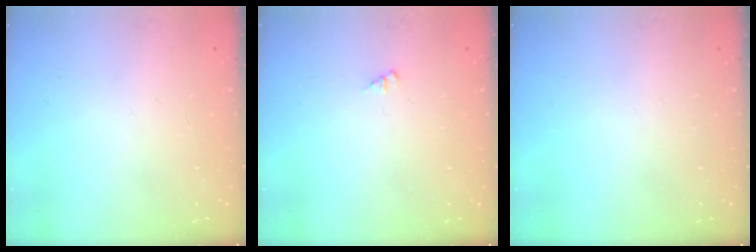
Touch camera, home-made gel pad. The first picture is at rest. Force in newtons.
{"total": 1.3, "press": 1.3, "slide": 0.3}
{"total": 0.0}